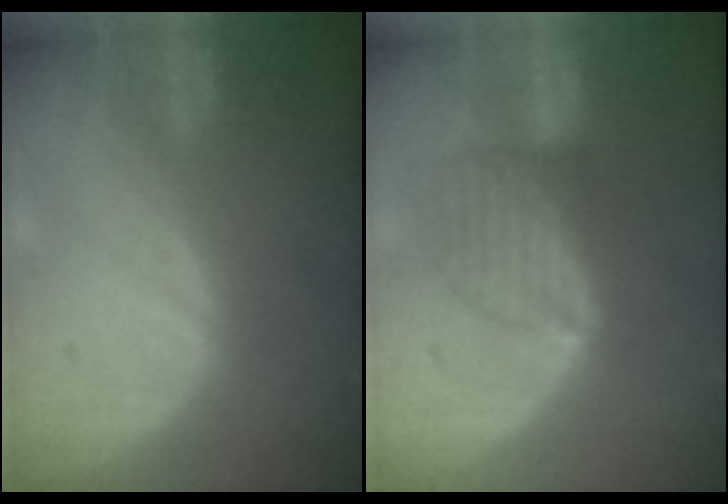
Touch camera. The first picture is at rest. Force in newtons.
{"total": 5.8, "press": 5.6, "slide": 1.5}